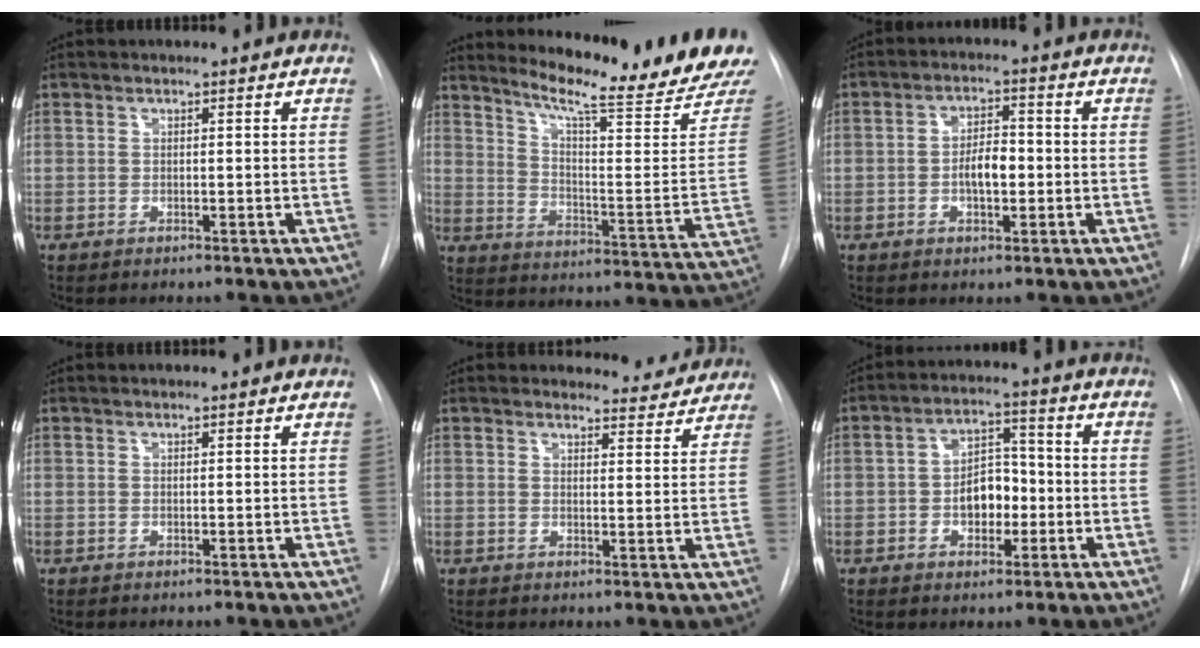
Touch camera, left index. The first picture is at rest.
{"total": 19.9, "force": [17.9, -0.4, 8.9], "torque": [-0.144, -0.103, 0.233]}
{"total": 4.6, "force": [-0.8, 2.1, 4.1], "torque": [-0.073, 0.009, -0.014]}
{"total": 1.5, "force": [1.5, 0.1, 0.3], "torque": [-0.010, 0.019, 0.020]}
{"total": 5.3, "force": [5.1, 1.2, -0.5], "torque": [0.016, -0.013, 0.047]}
{"total": 6.5, "force": [-1.3, 4.1, 4.9], "torque": [-0.079, 0.020, -0.021]}